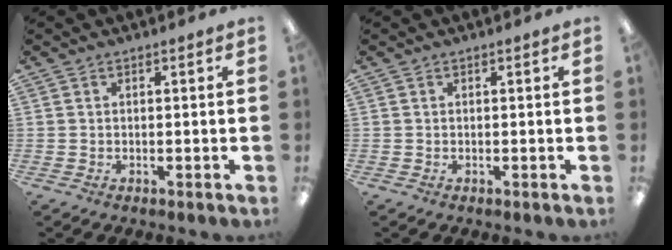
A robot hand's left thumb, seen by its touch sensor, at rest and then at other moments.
{"total": 0.0}